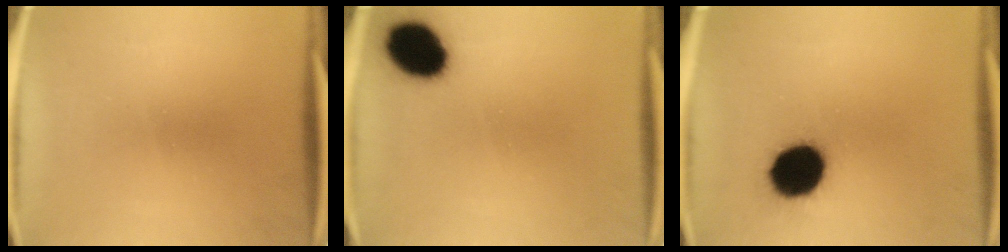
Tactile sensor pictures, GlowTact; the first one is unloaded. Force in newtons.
{"total": 12.1}
{"total": 15.3}